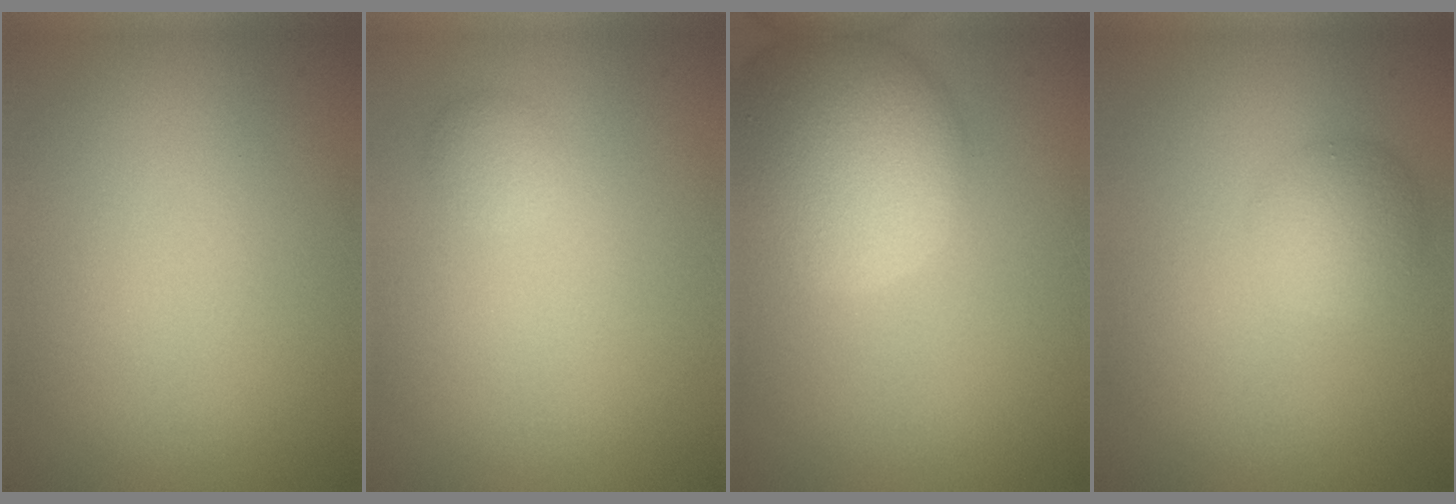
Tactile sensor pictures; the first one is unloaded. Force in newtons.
{"total": 1.1, "press": 1.1, "slide": 0.0}
{"total": 10.6, "press": 10.5, "slide": 0.8}
{"total": 2.4, "press": 2.4, "slide": 0.0}